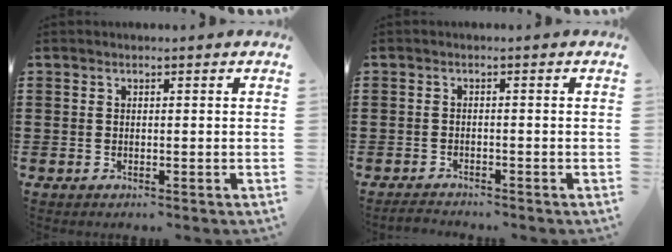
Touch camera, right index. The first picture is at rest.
{"total": 1.4, "force": [-1.4, 0.1, 0.0], "torque": [-0.005, 0.001, -0.029]}